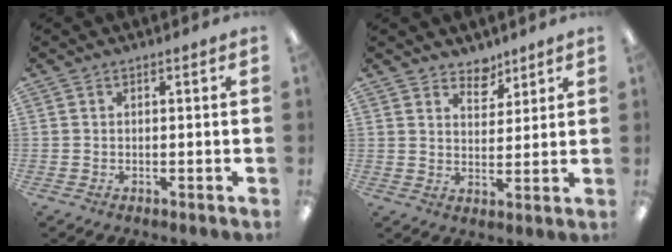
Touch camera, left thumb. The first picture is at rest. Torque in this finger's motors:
{"motor_torque": [0.00, -0.03, -0.32, -0.30, -0.03]}